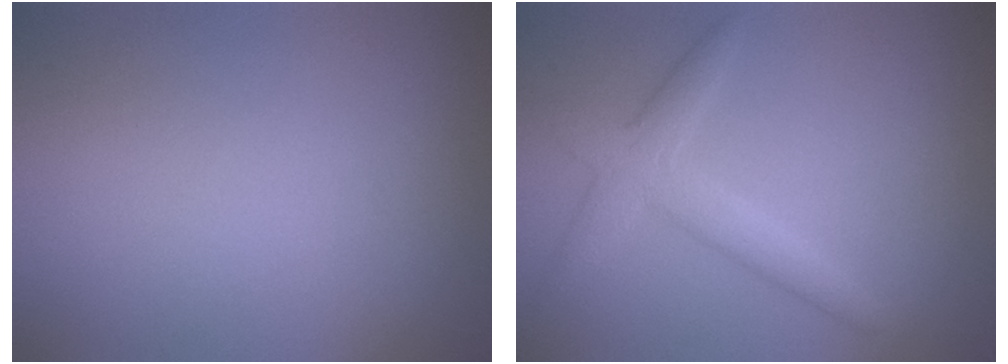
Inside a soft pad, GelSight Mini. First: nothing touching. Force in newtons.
{"total": 3.0, "press": 3.0, "slide": 0.1}